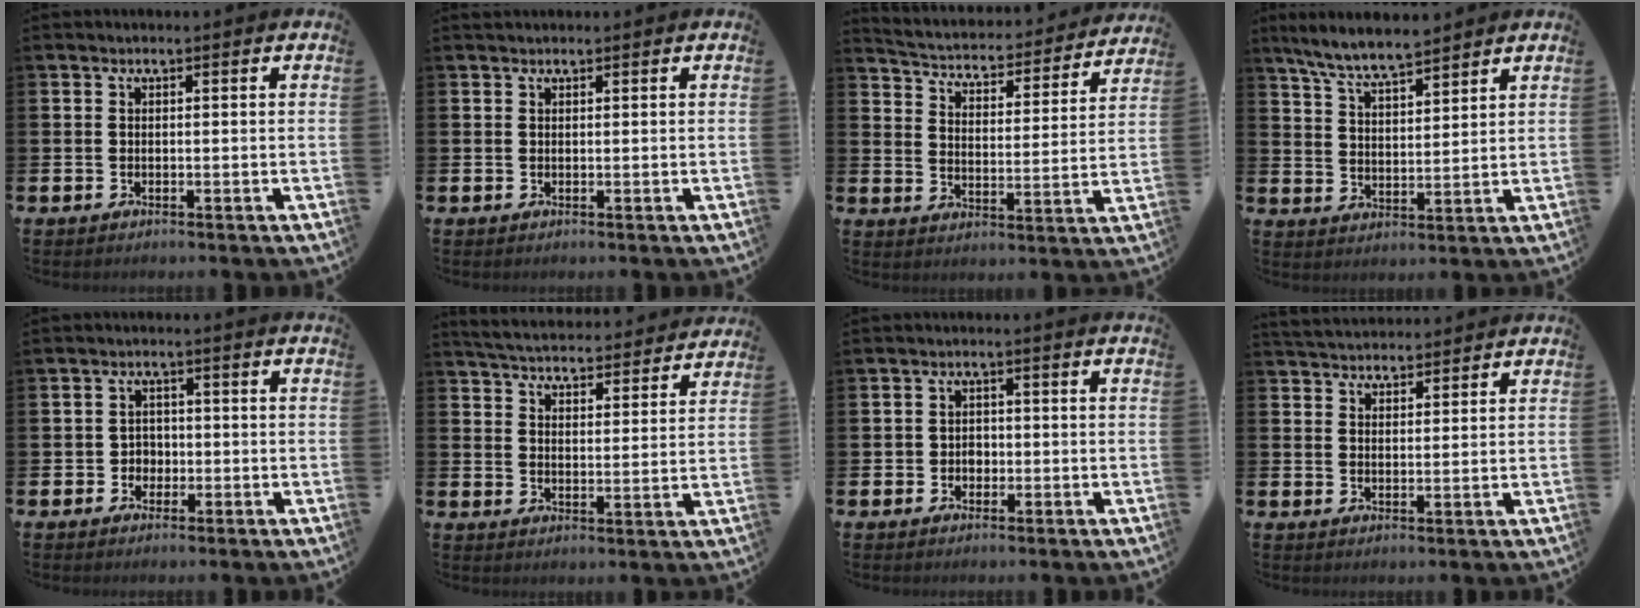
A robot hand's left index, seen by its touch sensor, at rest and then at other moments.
{"total": 0.7, "force": [0.6, 0.2, 0.0], "torque": [0.009, -0.002, 0.009]}
{"total": 4.2, "force": [4.0, 1.1, 0.9], "torque": [-0.044, -0.038, 0.059]}
{"total": 7.0, "force": [6.6, 0.6, 2.1], "torque": [-0.066, -0.028, 0.120]}
{"total": 2.2, "force": [-0.6, 2.1, 0.5], "torque": [-0.010, 0.005, -0.019]}
{"total": 5.3, "force": [5.3, 0.6, 0.4], "torque": [-0.025, -0.044, 0.090]}
{"total": 1.8, "force": [-0.4, 1.7, 0.5], "torque": [0.001, 0.001, -0.015]}
{"total": 3.8, "force": [3.7, 0.8, 0.0], "torque": [-0.010, -0.017, 0.068]}